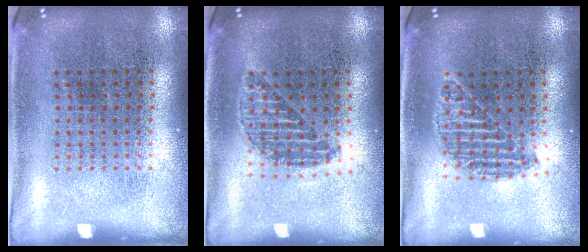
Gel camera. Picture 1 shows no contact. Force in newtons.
{"total": 1.1, "press": 1.0, "slide": 0.5}
{"total": 1.1, "press": 1.0, "slide": 0.5}